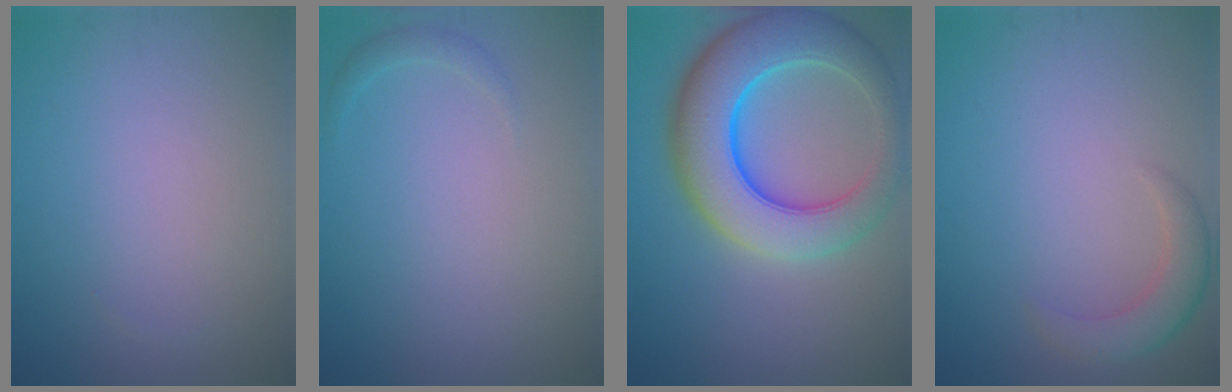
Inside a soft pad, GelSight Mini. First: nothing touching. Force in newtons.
{"total": 0.8, "press": 0.8, "slide": 0.1}
{"total": 9.9, "press": 9.8, "slide": 0.5}
{"total": 2.8, "press": 2.8, "slide": 0.2}